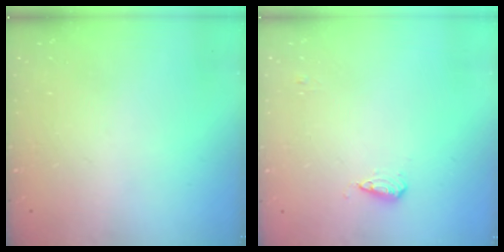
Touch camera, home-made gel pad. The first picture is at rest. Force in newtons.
{"total": 5.5, "press": 5.4, "slide": 0.9}